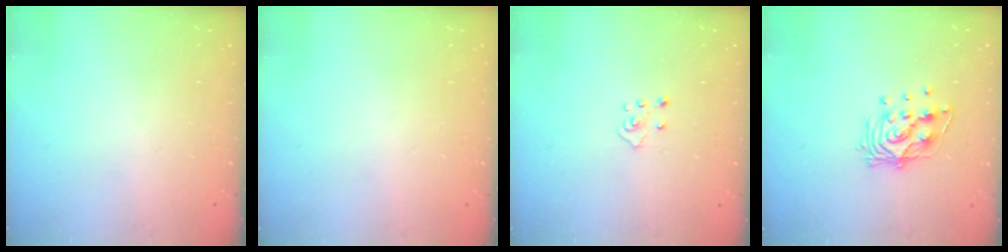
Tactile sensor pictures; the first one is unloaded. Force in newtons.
{"total": 0.0}
{"total": 2.7, "press": 2.7, "slide": 0.2}
{"total": 11.2, "press": 11.2, "slide": 0.6}